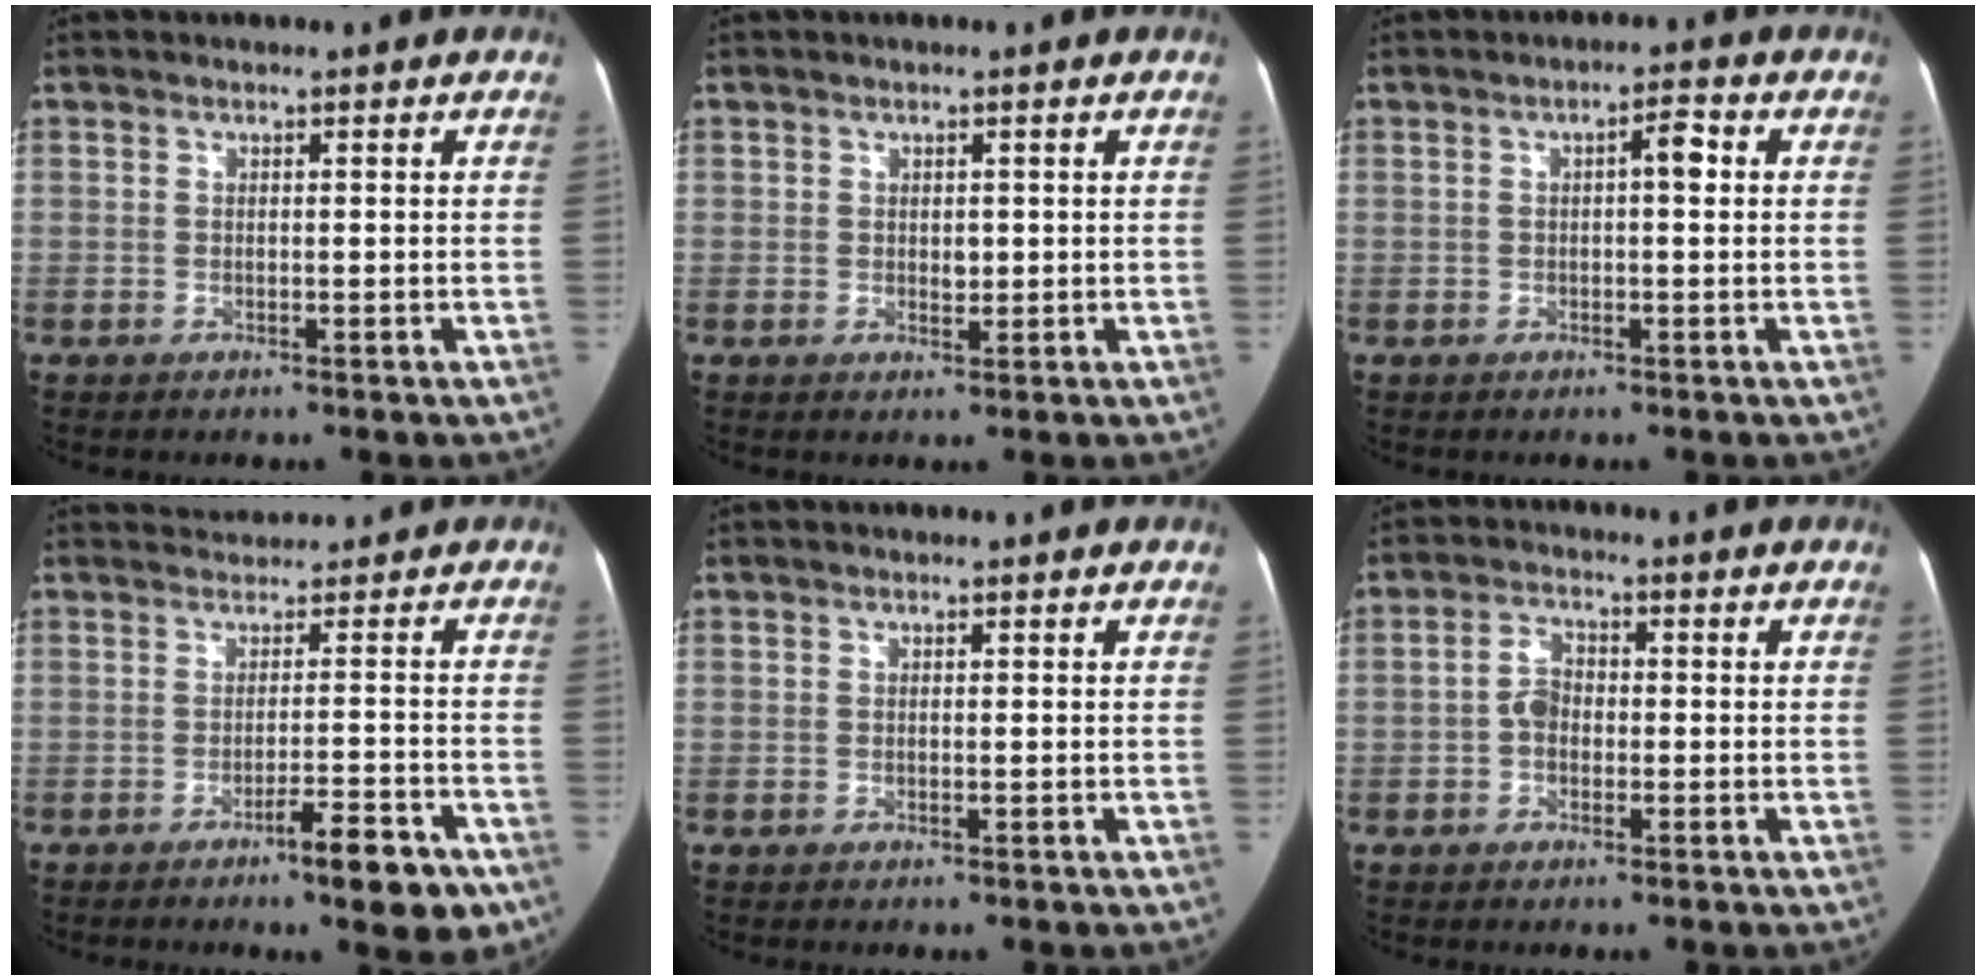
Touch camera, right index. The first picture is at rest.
{"total": 1.4, "force": [0.1, 1.1, 0.8], "torque": [-0.005, -0.002, 0.001]}
{"total": 3.1, "force": [0.4, 0.8, 2.9], "torque": [-0.044, 0.013, 0.003]}
{"total": 5.7, "force": [-2.2, 1.2, 5.1], "torque": [-0.067, 0.009, -0.026]}
{"total": 0.0}
{"total": 3.5, "force": [-0.6, 2.5, 2.4], "torque": [-0.050, 0.017, -0.015]}